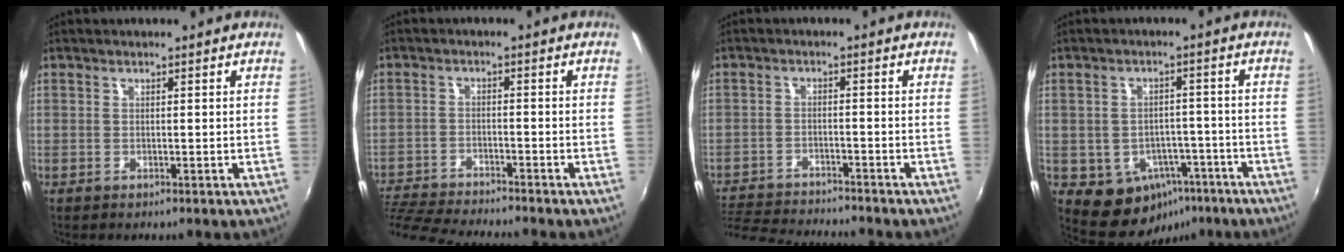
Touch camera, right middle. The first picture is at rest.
{"total": 11.0, "force": [-10.3, 0.4, 3.9], "torque": [-0.106, -0.023, -0.184]}
{"total": 11.5, "force": [-10.8, 1.4, 3.8], "torque": [-0.099, -0.014, -0.179]}
{"total": 9.8, "force": [-5.0, 7.7, 3.5], "torque": [-0.072, 0.021, -0.040]}